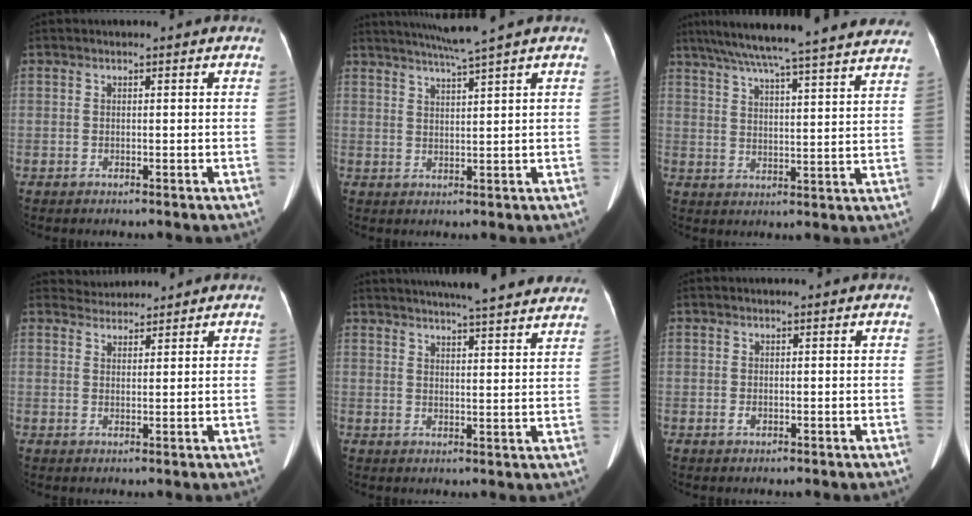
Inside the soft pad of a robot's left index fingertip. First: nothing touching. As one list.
[{"total": 5.8, "force": [4.7, -1.9, 2.9], "torque": [-0.048, 0.002, 0.082]}, {"total": 28.4, "force": [25.2, 1.3, 13.1], "torque": [-0.218, -0.010, 0.322]}, {"total": 2.7, "force": [2.6, 0.3, -0.6], "torque": [0.002, 0.017, 0.050]}, {"total": 19.0, "force": [16.9, 1.6, 8.5], "torque": [-0.122, 0.011, 0.205]}, {"total": 1.5, "force": [-1.4, 0.1, -0.3], "torque": [0.006, -0.003, -0.024]}]